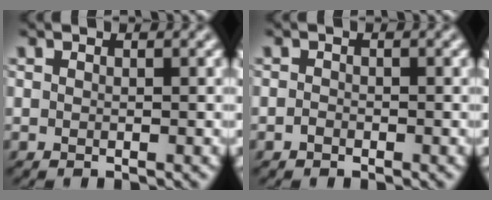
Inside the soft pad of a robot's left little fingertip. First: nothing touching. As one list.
[{"total": 0.7, "force": [-0.5, 0.5, 0.2], "torque": [-0.004, -0.001, -0.011]}]